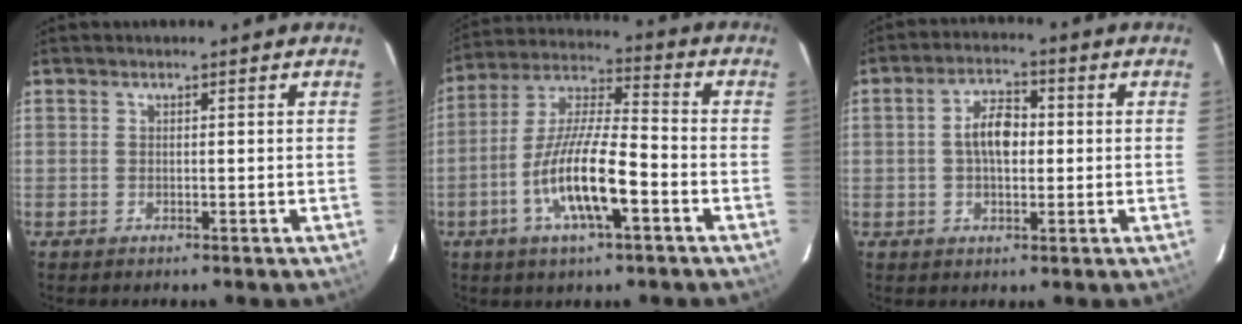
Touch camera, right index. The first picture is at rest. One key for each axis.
{"total": 14.0, "fx": -5.5, "fy": 3.0, "fz": 12.5, "tx": -0.253, "ty": -0.007, "tz": -0.107}
{"total": 6.3, "fx": 0.2, "fy": 3.4, "fz": 5.2, "tx": -0.096, "ty": 0.015, "tz": 0.005}